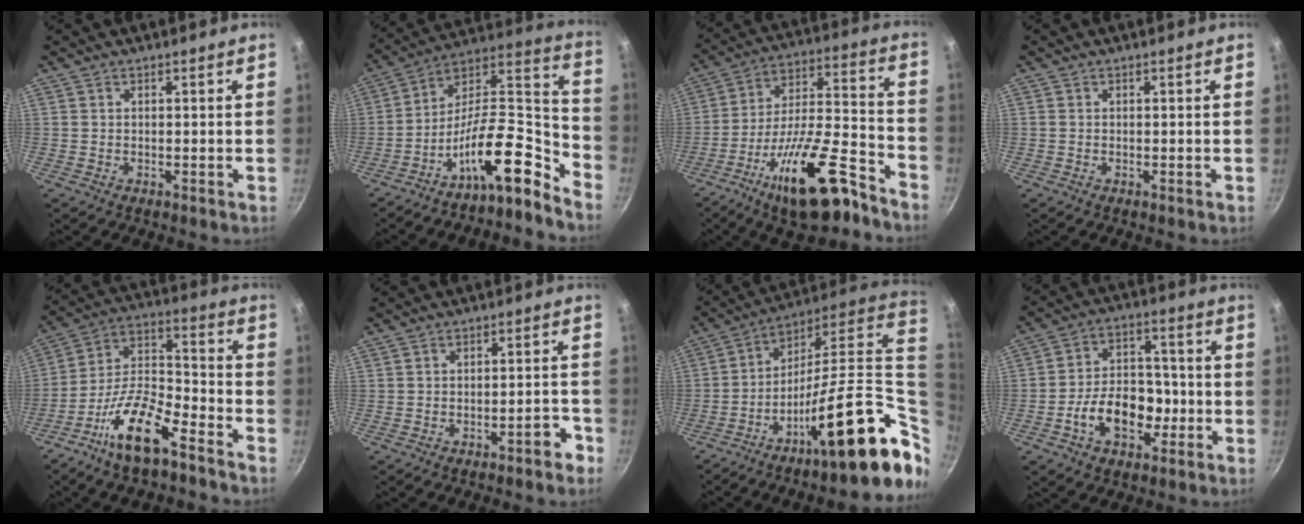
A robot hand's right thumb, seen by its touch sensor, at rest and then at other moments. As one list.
[{"total": 16.6, "force": [-11.6, 4.7, 11.0], "torque": [-0.132, 0.117, -0.216]}, {"total": 21.1, "force": [-13.2, 6.5, 15.1], "torque": [-0.222, 0.083, -0.220]}, {"total": 0.0}, {"total": 15.4, "force": [-9.8, 5.1, 10.7], "torque": [-0.189, 0.074, -0.189]}, {"total": 4.0, "force": [-2.6, 1.2, 2.8], "torque": [-0.022, 0.033, -0.026]}, {"total": 26.5, "force": [-5.3, 6.9, 25.1], "torque": [-0.329, 0.011, -0.091]}, {"total": 12.8, "force": [-4.0, 8.6, 8.6], "torque": [-0.109, 0.040, -0.070]}]